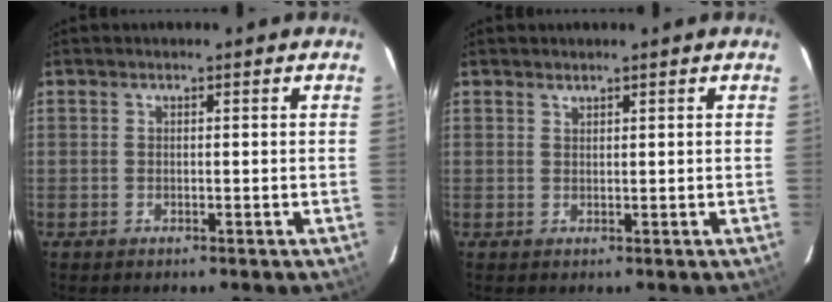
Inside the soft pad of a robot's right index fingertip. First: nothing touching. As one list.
[{"total": 0.7, "force": [0.7, 0.1, 0.1], "torque": [-0.001, 0.002, 0.014]}]